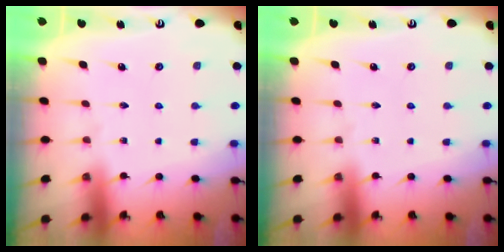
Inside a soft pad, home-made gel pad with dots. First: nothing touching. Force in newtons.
{"total": 0.0}